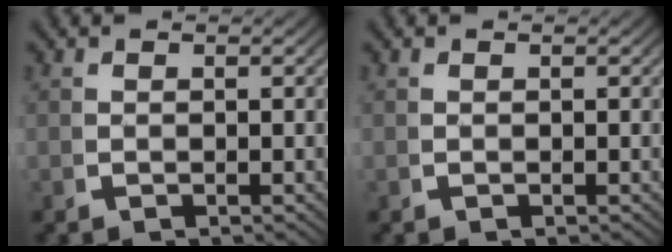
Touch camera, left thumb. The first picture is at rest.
{"total": 0.0}